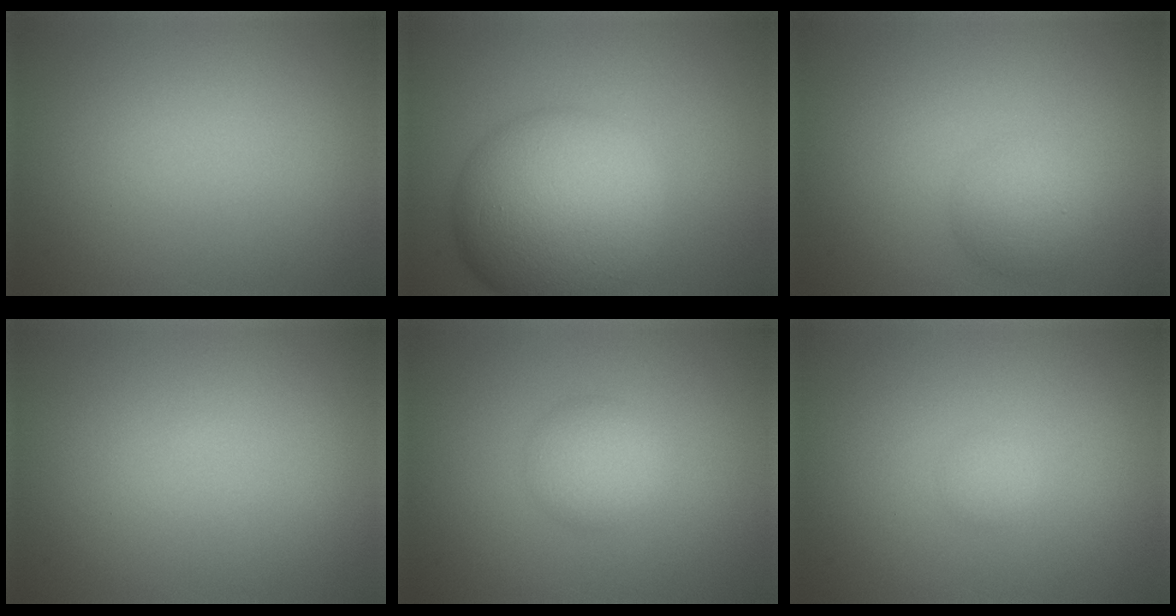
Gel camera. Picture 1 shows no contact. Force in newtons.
{"total": 12.0, "press": 11.9, "slide": 0.2}
{"total": 2.7, "press": 2.7, "slide": 0.1}
{"total": 0.0}
{"total": 2.6, "press": 2.6, "slide": 0.0}
{"total": 0.8, "press": 0.8, "slide": 0.1}